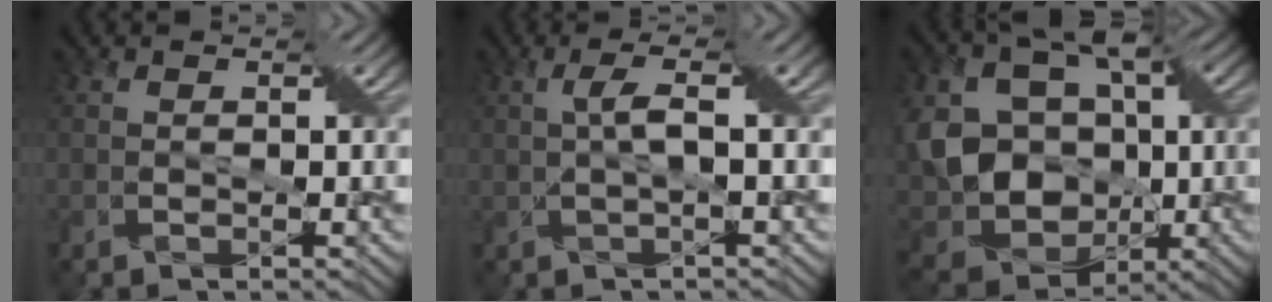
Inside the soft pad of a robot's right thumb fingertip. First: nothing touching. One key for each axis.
{"total": 2.6, "fx": 0.3, "fy": 0.0, "fz": 2.6, "tx": -0.054, "ty": 0.011, "tz": 0.005}
{"total": 16.0, "fx": -0.3, "fy": 12.5, "fz": 10.0, "tx": -0.217, "ty": -0.002, "tz": 0.001}